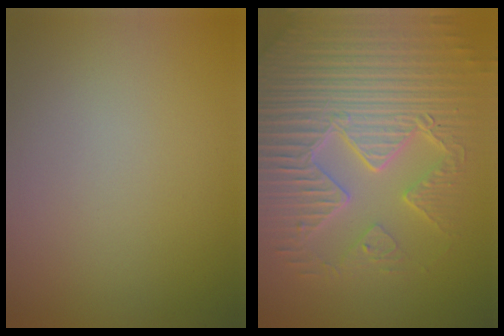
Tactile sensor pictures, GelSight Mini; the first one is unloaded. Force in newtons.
{"total": 9.3, "press": 6.6, "slide": 6.5}